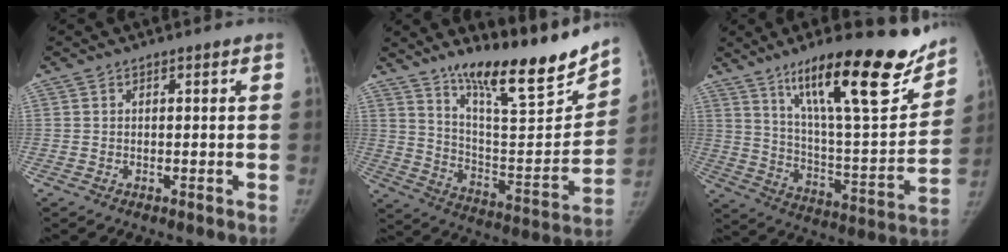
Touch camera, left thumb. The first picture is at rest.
{"total": 21.3, "force": [16.7, 3.8, 12.7], "torque": [-0.161, -0.112, 0.274]}
{"total": 26.0, "force": [17.5, 5.9, 18.4], "torque": [-0.245, -0.079, 0.281]}